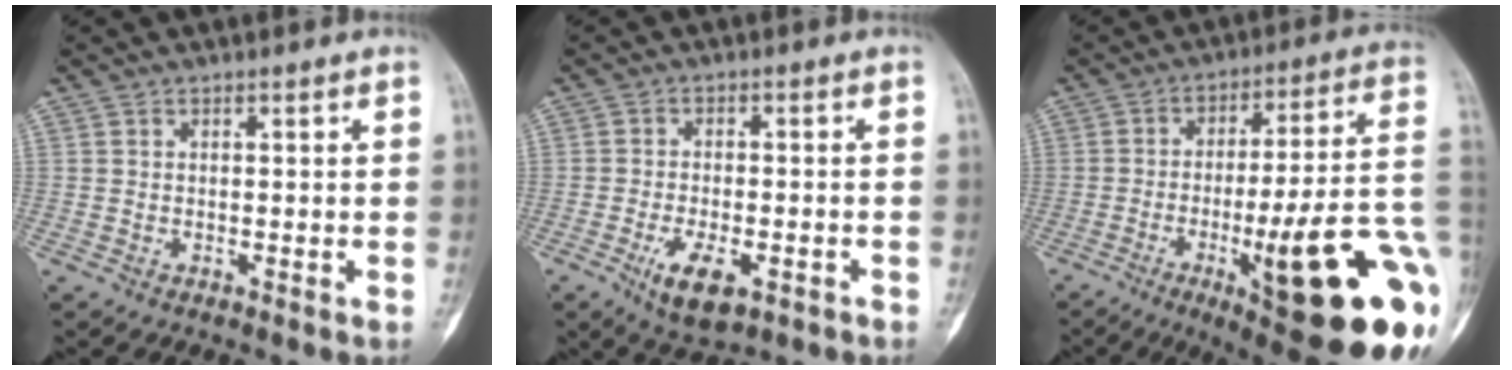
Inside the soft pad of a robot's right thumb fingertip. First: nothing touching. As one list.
[{"total": 7.9, "force": [-3.5, 3.6, 6.1], "torque": [-0.104, 0.005, -0.048]}, {"total": 27.7, "force": [-7.7, 5.4, 26.0], "torque": [-0.316, 0.007, -0.102]}]